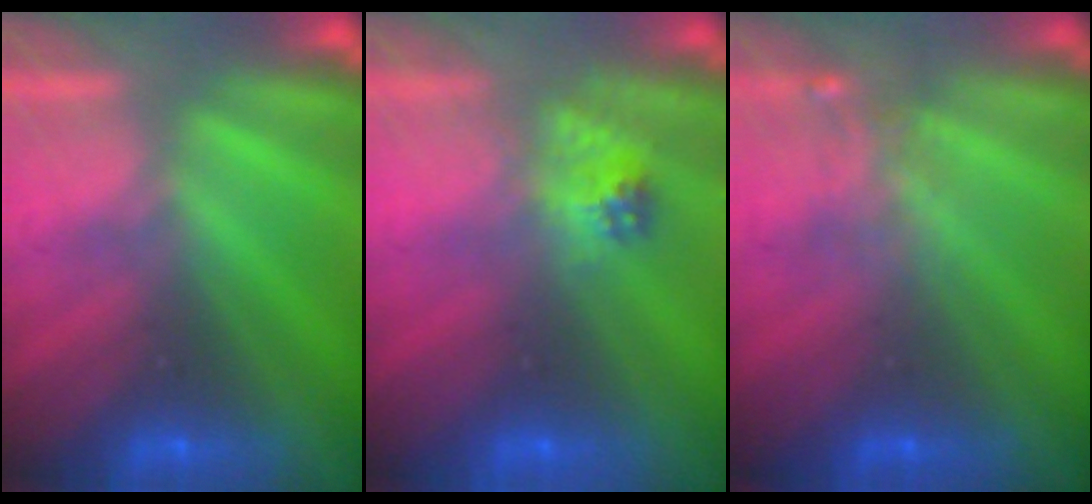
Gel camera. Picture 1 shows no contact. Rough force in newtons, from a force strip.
{"total": 2.3}
{"total": 2.2}